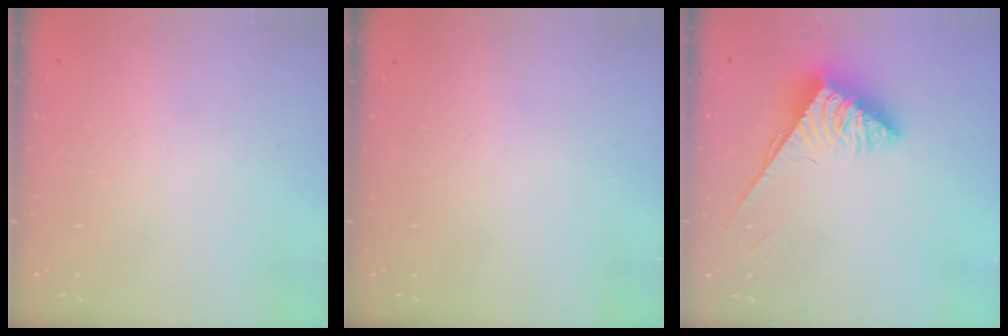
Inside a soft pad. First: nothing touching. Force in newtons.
{"total": 0.0}
{"total": 3.8, "press": 3.8, "slide": 0.6}